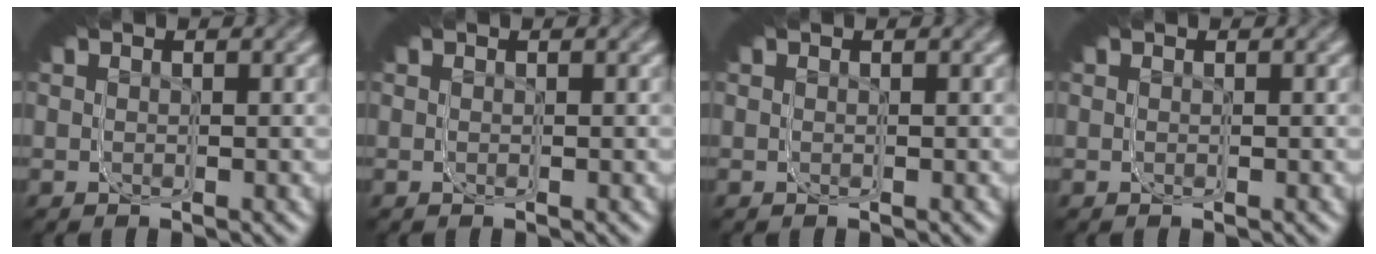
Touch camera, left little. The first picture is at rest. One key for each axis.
{"total": 0.0}
{"total": 0.0}
{"total": 0.0}